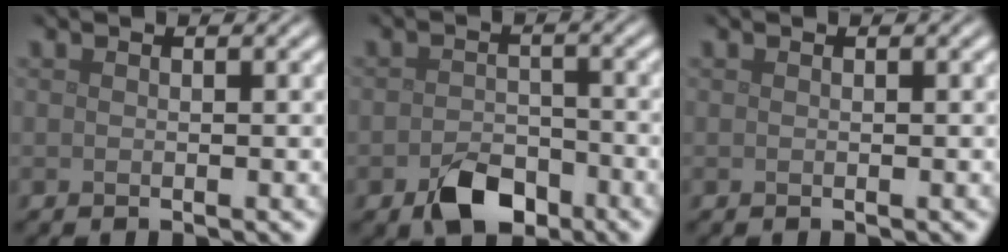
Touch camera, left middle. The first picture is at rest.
{"total": 4.4, "force": [-2.7, 2.7, 2.3], "torque": [-0.036, -0.005, -0.049]}
{"total": 0.0}